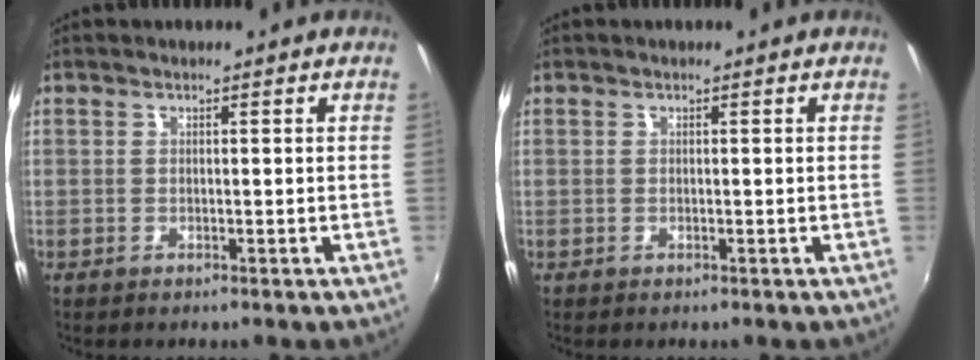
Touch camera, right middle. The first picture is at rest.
{"total": 0.0}